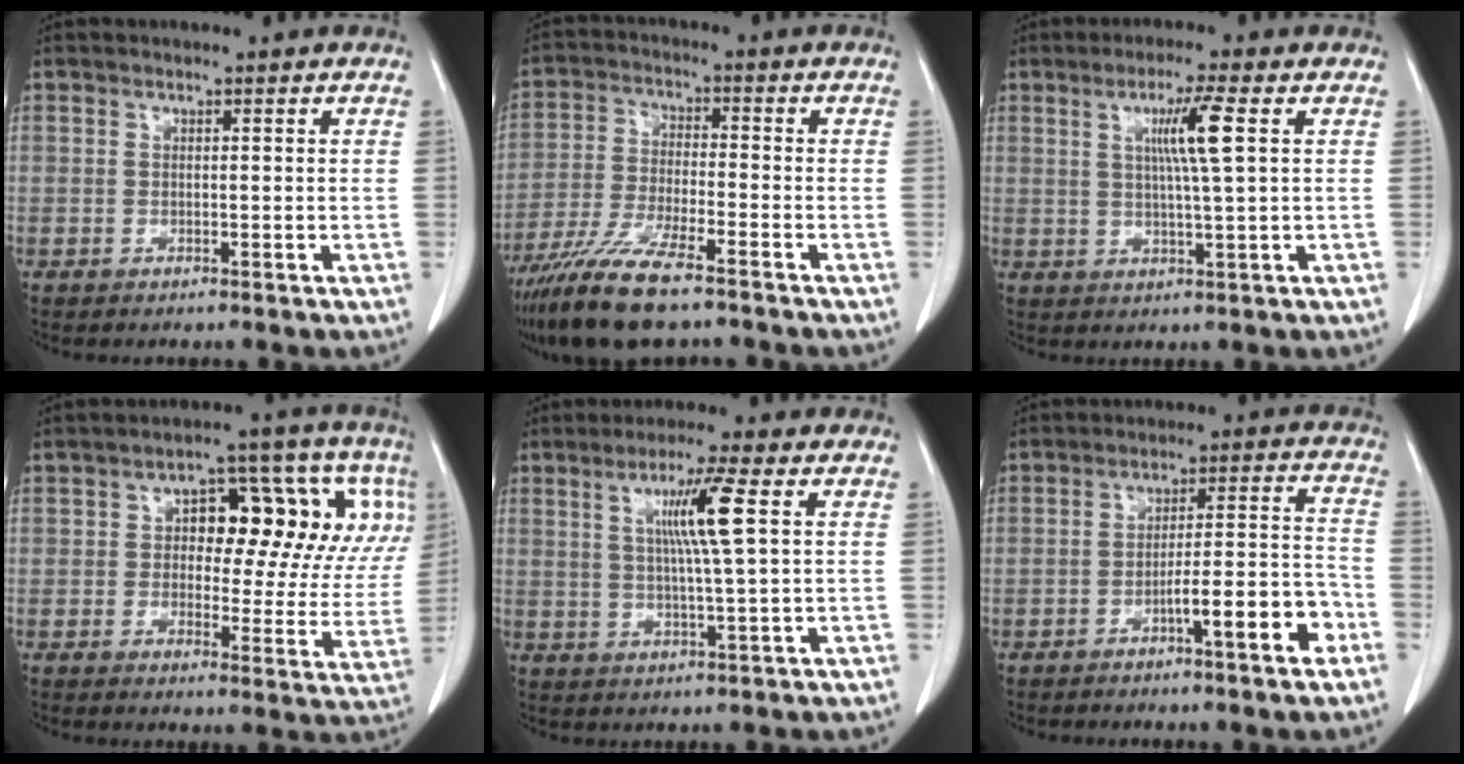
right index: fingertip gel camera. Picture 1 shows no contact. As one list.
[{"total": 11.5, "force": [-8.6, 1.6, 7.4], "torque": [-0.146, -0.031, -0.156]}, {"total": 6.1, "force": [1.7, -0.9, 5.8], "torque": [-0.104, -0.001, 0.030]}, {"total": 16.3, "force": [4.1, 7.5, 13.9], "torque": [-0.157, 0.035, 0.049]}, {"total": 7.4, "force": [2.0, -1.0, 7.1], "torque": [-0.129, 0.000, 0.040]}, {"total": 9.4, "force": [-4.6, 0.6, 8.1], "torque": [-0.119, 0.018, -0.068]}]